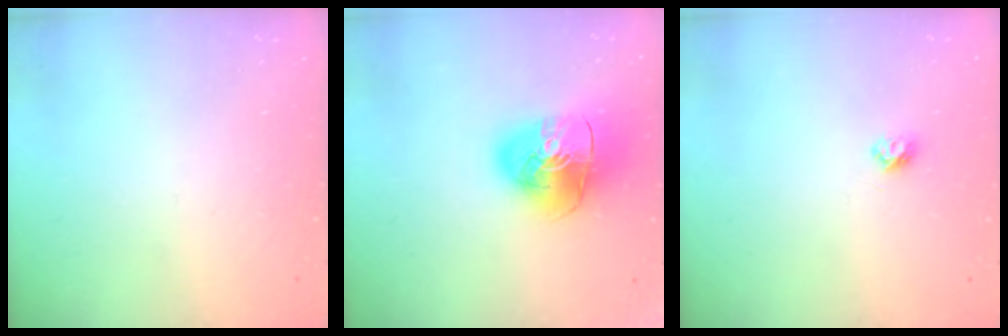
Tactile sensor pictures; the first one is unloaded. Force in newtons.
{"total": 14.6, "press": 14.4, "slide": 2.1}
{"total": 3.9, "press": 3.9, "slide": 0.6}